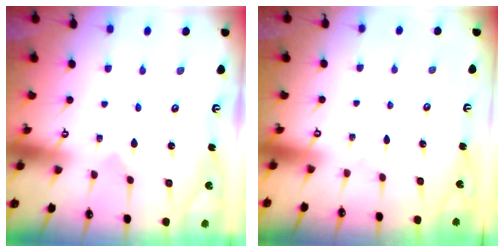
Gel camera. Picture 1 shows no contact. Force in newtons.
{"total": 0.0}